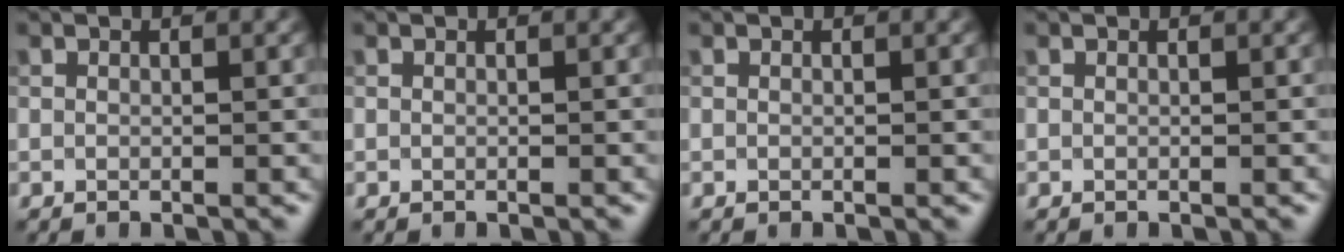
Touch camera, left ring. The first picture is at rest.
{"total": 0.0}
{"total": 0.0}
{"total": 0.0}